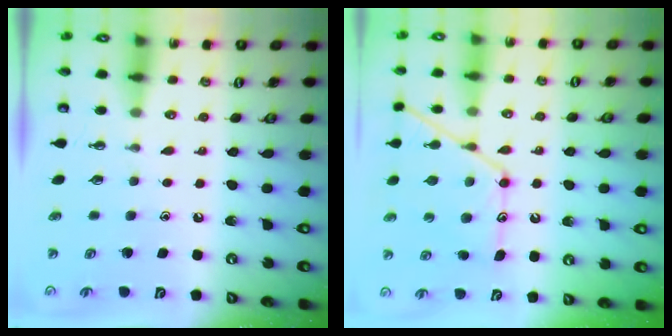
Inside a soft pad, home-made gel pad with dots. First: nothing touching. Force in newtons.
{"total": 14.0, "press": 14.0, "slide": 1.0}